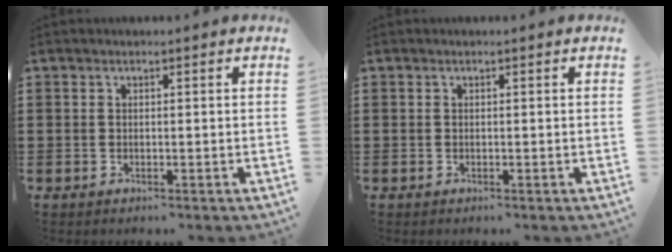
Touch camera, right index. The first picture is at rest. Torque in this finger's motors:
{"motor_torque": [0.00, 0.00, 0.00, 0.00]}